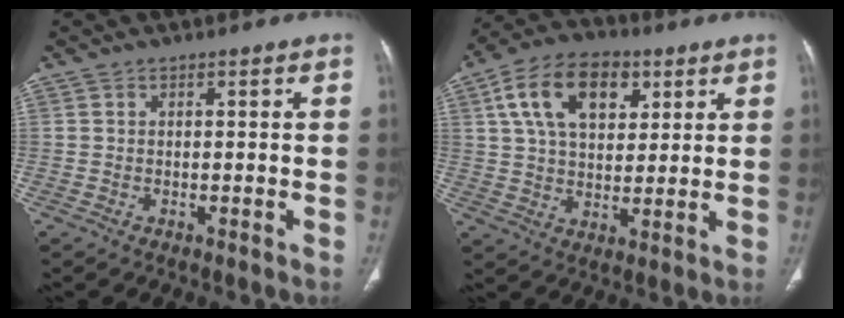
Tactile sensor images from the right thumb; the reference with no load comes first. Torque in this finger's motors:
{"motor_torque": [1.44, 1.97, 1.53, 0.51, 0.15]}